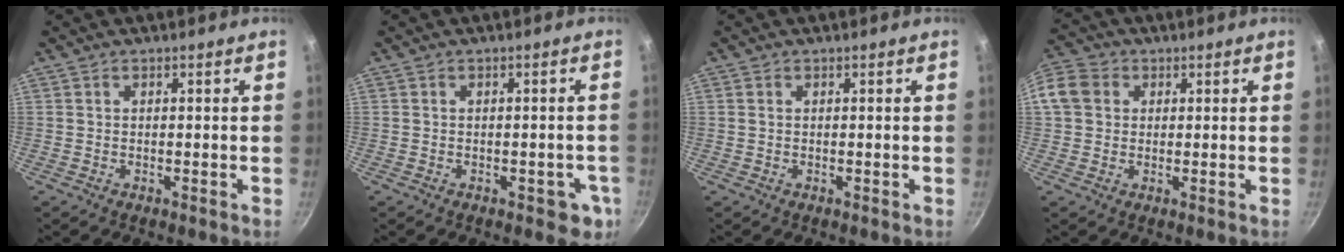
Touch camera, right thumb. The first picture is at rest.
{"total": 4.6, "force": [-1.5, 2.8, 3.3], "torque": [-0.013, 0.012, -0.012]}
{"total": 0.7, "force": [0.2, 0.5, 0.4], "torque": [-0.007, 0.002, 0.003]}
{"total": 10.7, "force": [1.9, 9.2, 5.1], "torque": [-0.104, 0.026, 0.023]}